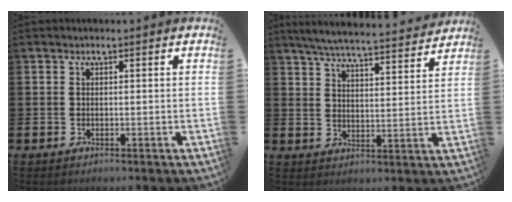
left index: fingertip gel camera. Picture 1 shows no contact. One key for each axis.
{"total": 6.3, "fx": 6.0, "fy": 0.4, "fz": 1.8, "tx": -0.052, "ty": -0.043, "tz": 0.104}